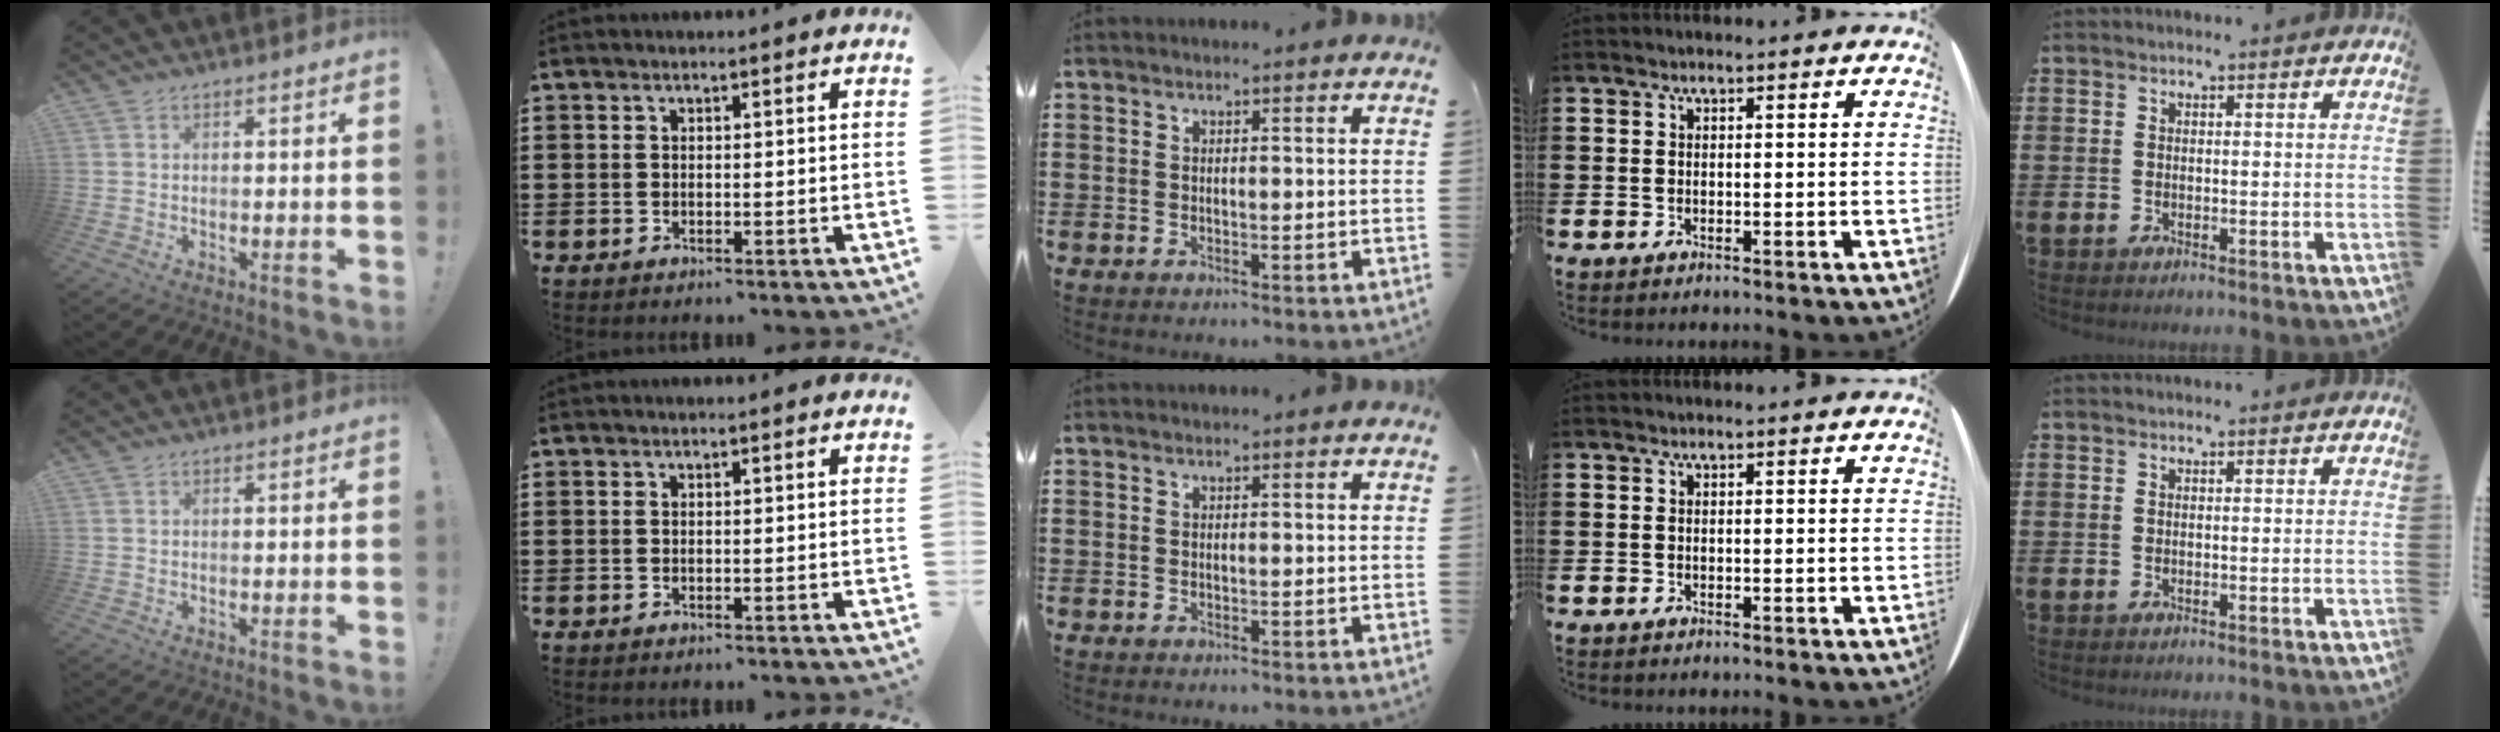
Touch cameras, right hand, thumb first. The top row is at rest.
{}